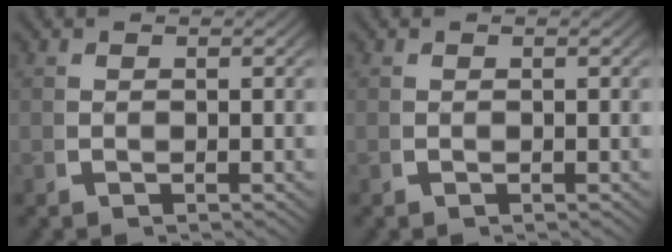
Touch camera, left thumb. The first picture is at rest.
{"total": 0.0}